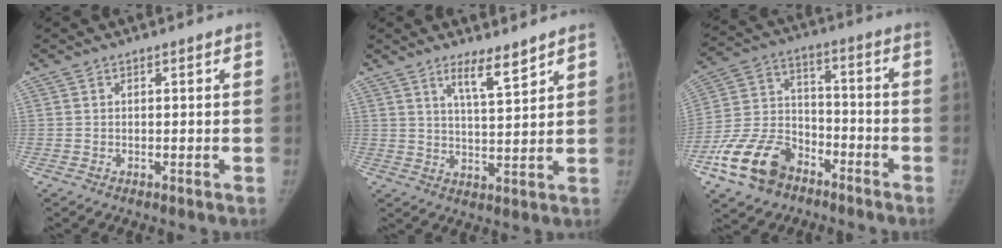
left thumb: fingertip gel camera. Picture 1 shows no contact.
{"total": 5.8, "force": [4.2, 0.9, 3.8], "torque": [-0.056, -0.037, 0.073]}
{"total": 14.6, "force": [-8.9, 9.5, 6.6], "torque": [-0.108, 0.058, -0.168]}